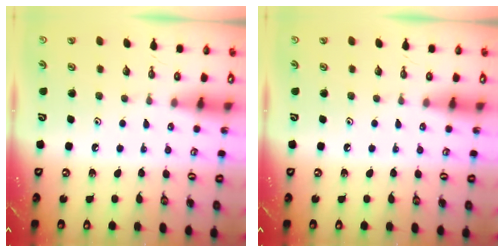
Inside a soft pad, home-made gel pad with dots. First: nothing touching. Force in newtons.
{"total": 0.0}